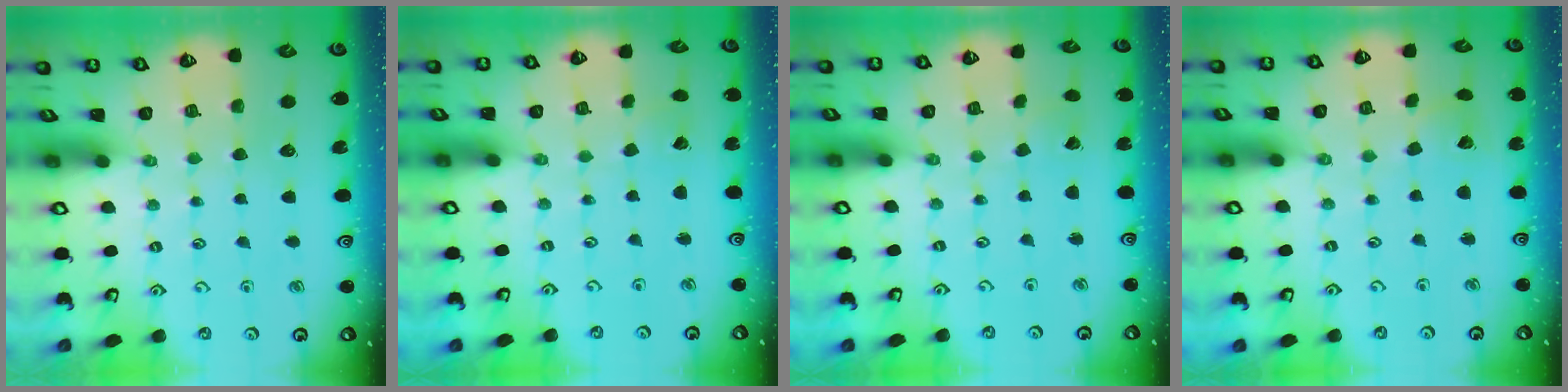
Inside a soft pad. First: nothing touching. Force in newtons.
{"total": 2.4, "press": 2.4, "slide": 0.2}
{"total": 2.4, "press": 2.4, "slide": 0.2}
{"total": 3.6, "press": 3.6, "slide": 0.5}